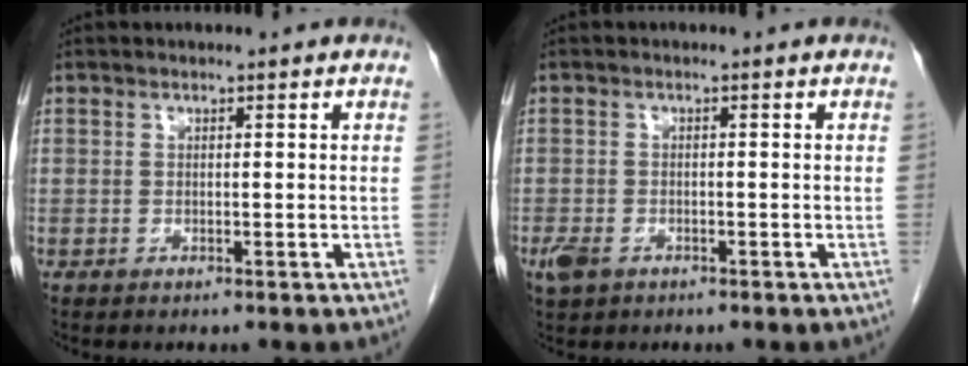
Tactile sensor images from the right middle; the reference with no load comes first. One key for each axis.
{"total": 3.1, "fx": -1.8, "fy": 2.0, "fz": 1.6, "tx": -0.035, "ty": -0.003, "tz": -0.028}